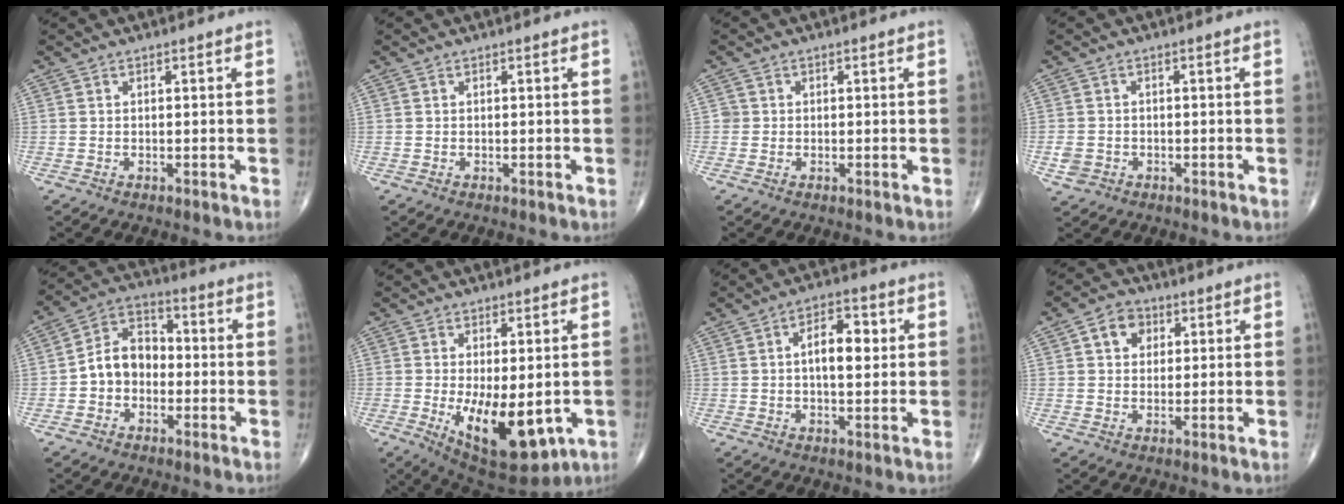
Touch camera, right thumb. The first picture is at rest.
{"total": 0.0}
{"total": 1.2, "force": [0.0, 1.2, 0.0], "torque": [0.008, 0.005, -0.003]}
{"total": 3.1, "force": [-1.1, 2.5, 1.3], "torque": [-0.026, 0.004, -0.017]}
{"total": 9.1, "force": [-1.3, 7.0, 5.7], "torque": [-0.075, 0.038, -0.039]}
{"total": 14.2, "force": [-3.0, 6.4, 12.3], "torque": [-0.178, -0.024, -0.023]}
{"total": 7.3, "force": [1.0, 3.6, 6.2], "torque": [-0.085, 0.007, 0.010]}
{"total": 5.6, "force": [1.8, 4.4, 2.9], "torque": [-0.025, 0.003, 0.026]}